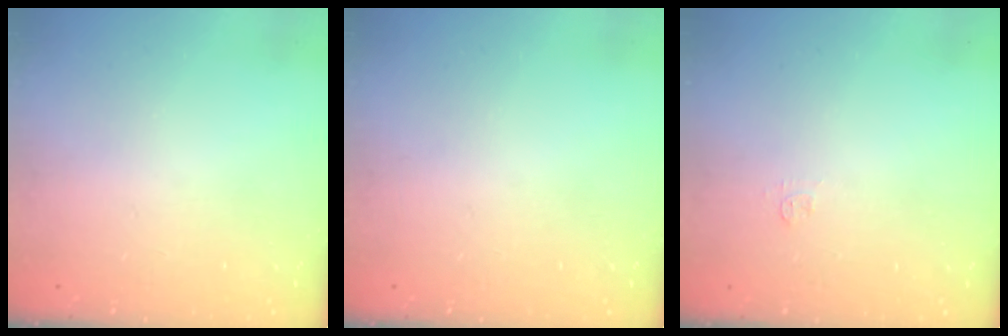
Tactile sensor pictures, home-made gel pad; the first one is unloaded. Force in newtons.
{"total": 0.0}
{"total": 3.1, "press": 3.0, "slide": 0.4}